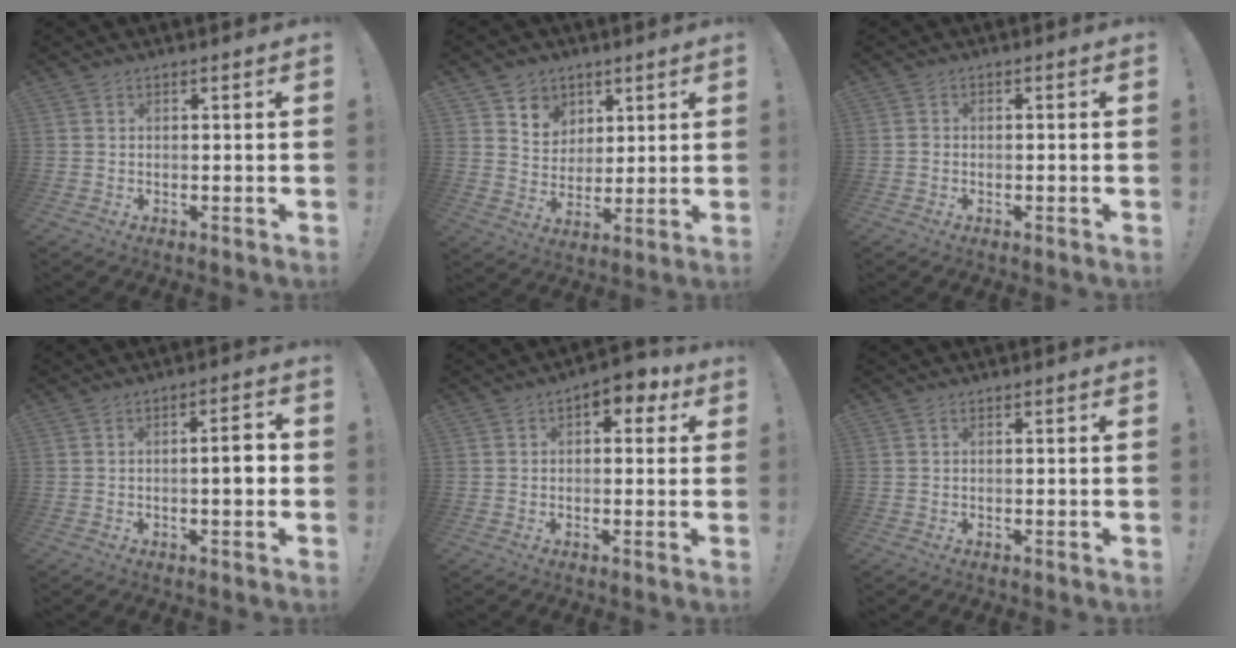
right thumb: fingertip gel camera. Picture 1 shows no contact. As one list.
[{"total": 7.6, "force": [4.7, 5.9, 0.8], "torque": [-0.009, -0.043, 0.092]}, {"total": 1.0, "force": [-0.7, 0.6, 0.5], "torque": [-0.006, 0.003, -0.012]}, {"total": 5.2, "force": [-0.4, 1.1, 5.1], "torque": [-0.073, 0.004, -0.012]}, {"total": 5.6, "force": [1.8, 3.3, 4.2], "torque": [-0.041, -0.004, 0.028]}, {"total": 0.0}]